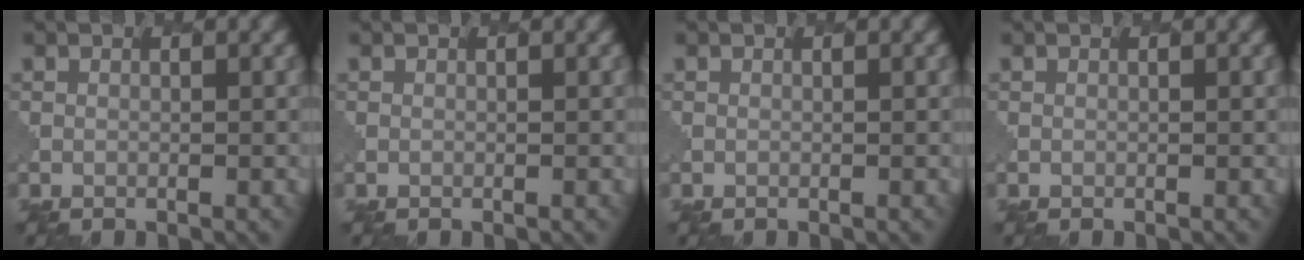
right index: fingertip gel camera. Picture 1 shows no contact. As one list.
[{"total": 0.0}, {"total": 0.0}, {"total": 0.0}]